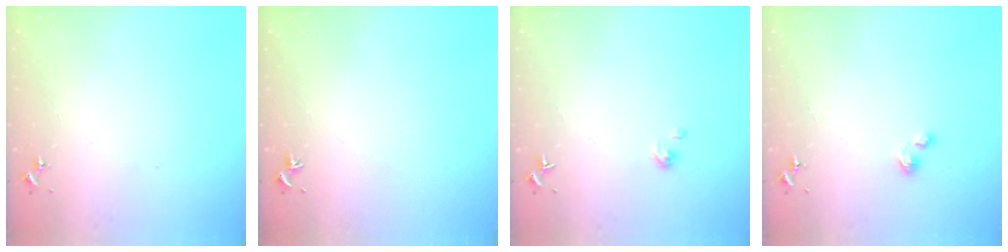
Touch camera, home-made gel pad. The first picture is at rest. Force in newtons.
{"total": 0.0}
{"total": 2.1, "press": 2.1, "slide": 0.2}
{"total": 2.2, "press": 2.2, "slide": 0.2}